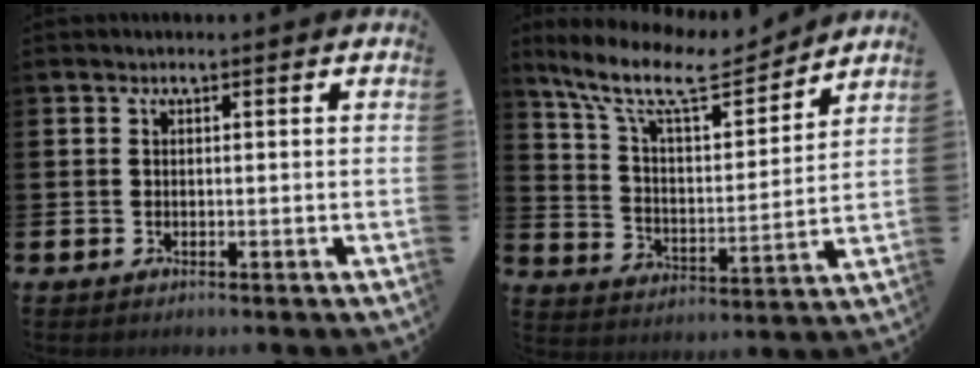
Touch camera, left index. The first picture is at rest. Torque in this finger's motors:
{"motor_torque": [0.96, -1.18, 0.66, 0.21]}